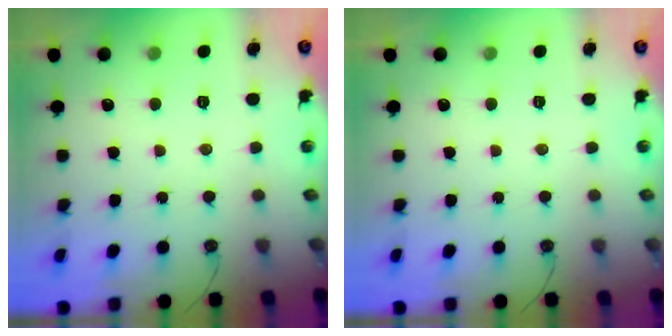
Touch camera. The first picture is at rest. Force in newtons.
{"total": 0.0}